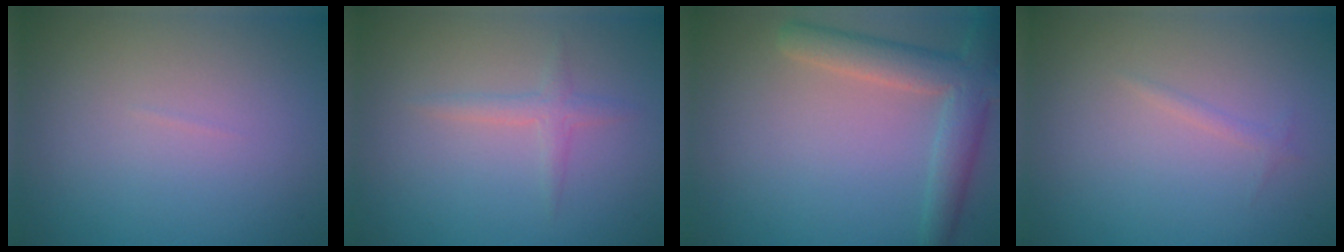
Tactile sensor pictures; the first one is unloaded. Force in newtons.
{"total": 1.5, "press": 1.5, "slide": 0.1}
{"total": 4.6, "press": 4.6, "slide": 0.6}
{"total": 0.6, "press": 0.6, "slide": 0.1}